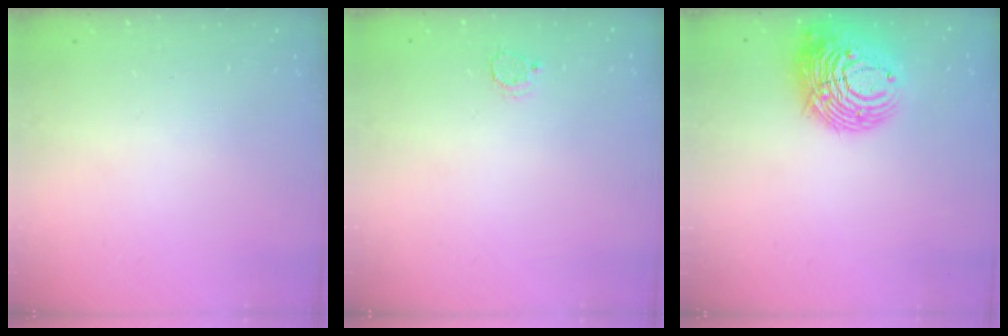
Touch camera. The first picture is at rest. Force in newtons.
{"total": 2.5, "press": 2.5, "slide": 0.3}
{"total": 14.9, "press": 14.7, "slide": 1.8}